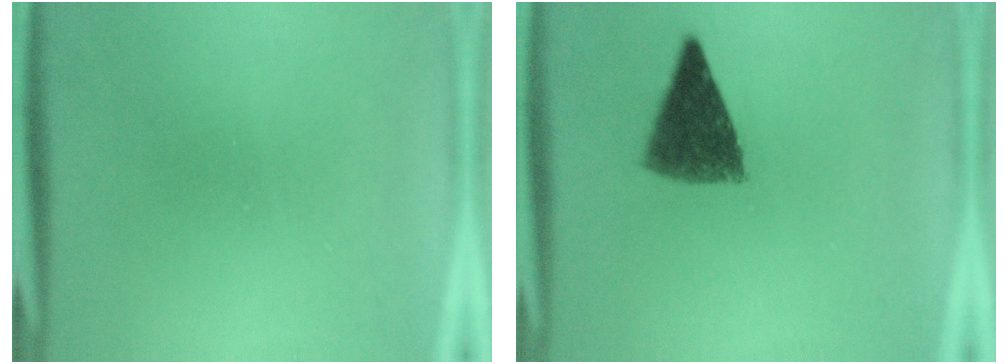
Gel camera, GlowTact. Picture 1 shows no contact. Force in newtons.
{"total": 6.4}